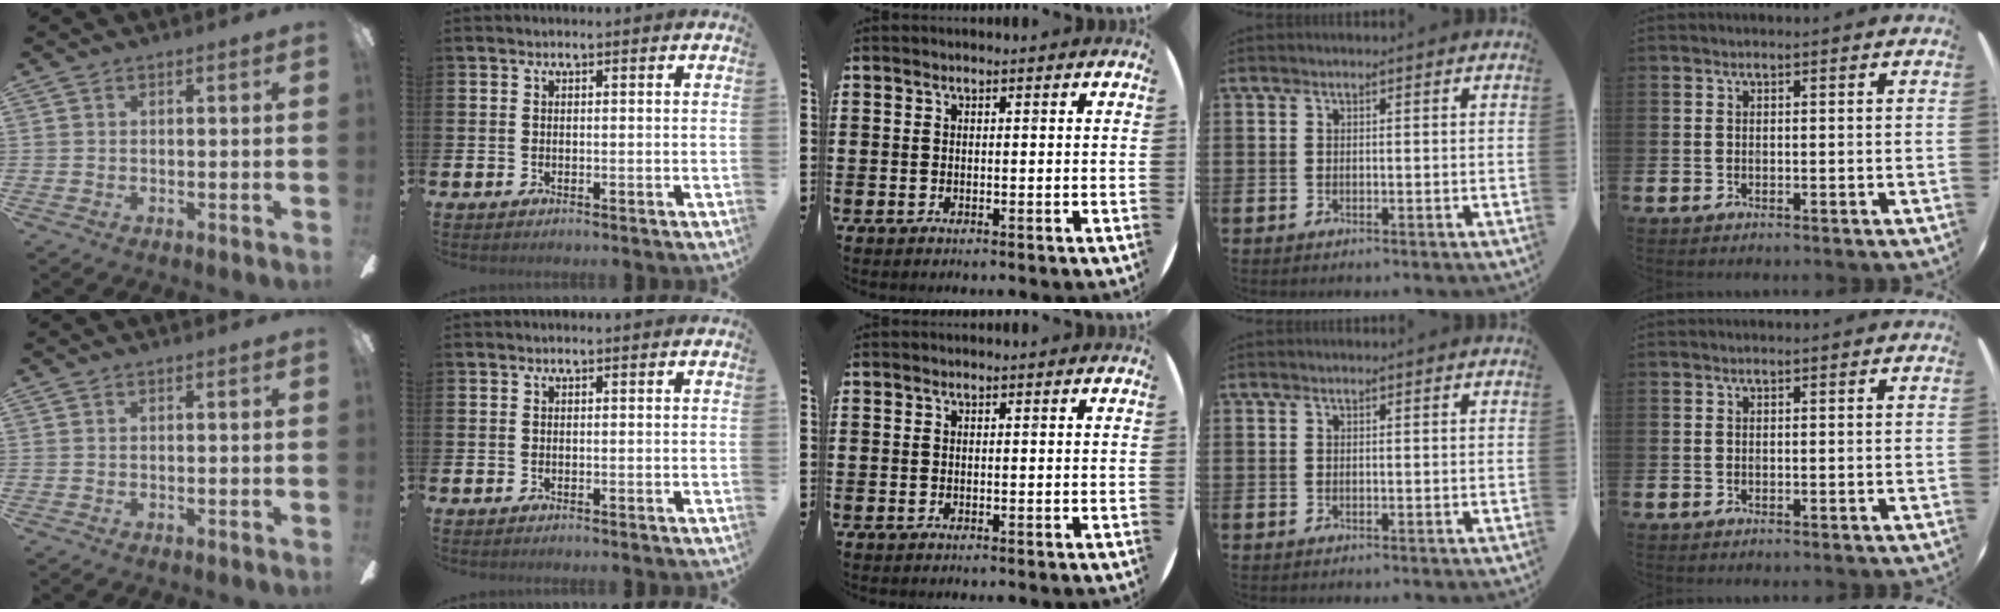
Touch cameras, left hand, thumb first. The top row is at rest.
{}